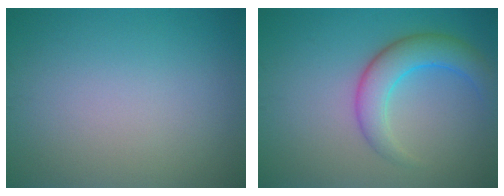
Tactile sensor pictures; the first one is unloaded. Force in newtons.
{"total": 4.6, "press": 4.6, "slide": 0.2}